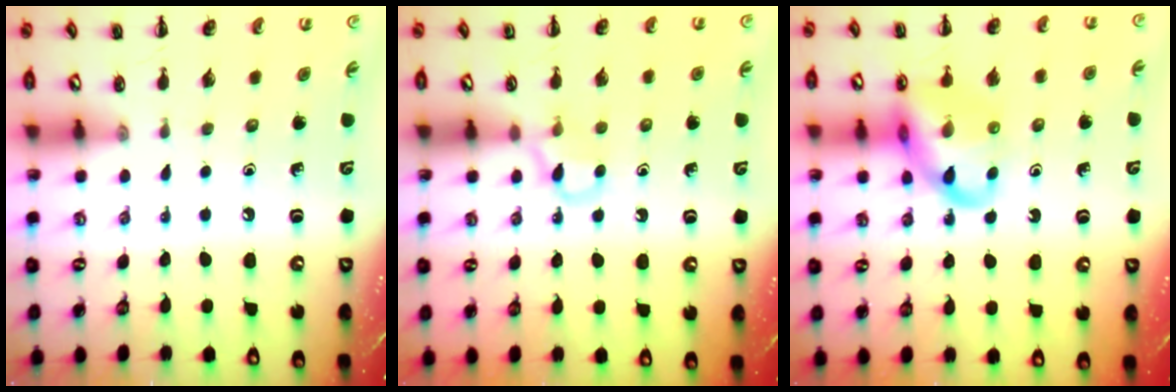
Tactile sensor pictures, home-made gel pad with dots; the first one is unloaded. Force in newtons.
{"total": 5.3, "press": 5.1, "slide": 1.6}
{"total": 13.6, "press": 13.4, "slide": 1.9}